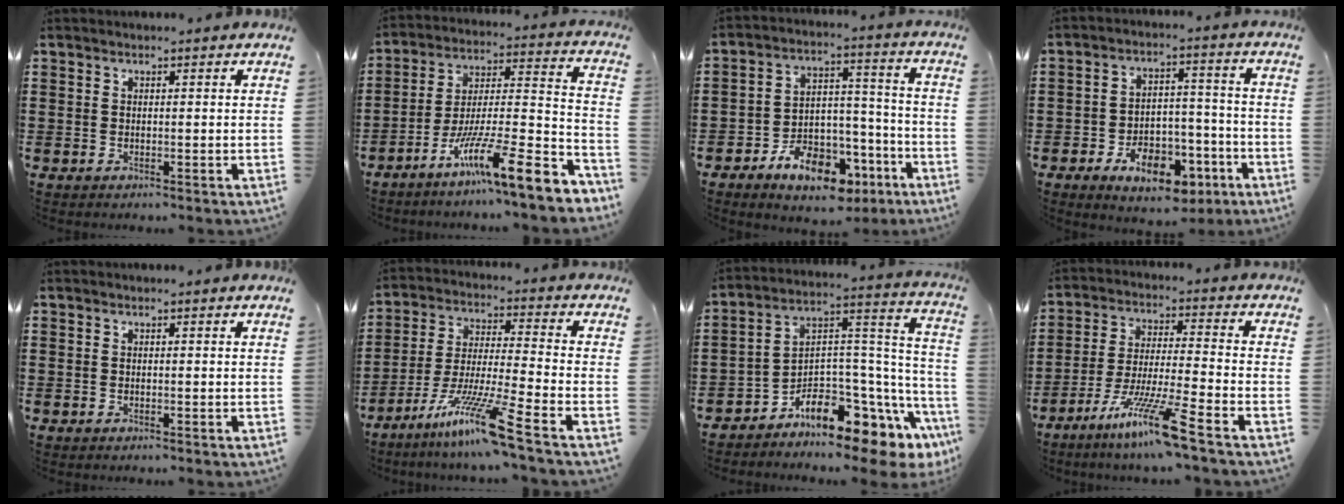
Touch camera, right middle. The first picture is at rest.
{"total": 12.9, "force": [-9.0, 0.7, 9.3], "torque": [-0.153, 0.001, -0.167]}
{"total": 9.8, "force": [-6.6, 4.9, 5.3], "torque": [-0.088, 0.034, -0.116]}
{"total": 9.3, "force": [-5.4, 4.9, 5.8], "torque": [-0.085, 0.022, -0.093]}
{"total": 0.0}
{"total": 11.0, "force": [-7.7, -0.2, 7.8], "torque": [-0.155, -0.005, -0.152]}
{"total": 8.2, "force": [-6.7, 2.7, 3.9], "torque": [-0.089, -0.026, -0.139]}
{"total": 10.4, "force": [-7.5, -0.3, 7.2], "torque": [-0.146, -0.011, -0.149]}